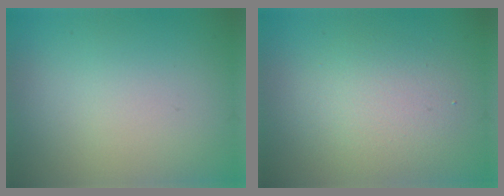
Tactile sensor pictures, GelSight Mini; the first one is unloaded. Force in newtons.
{"total": 3.5, "press": 3.4, "slide": 0.4}